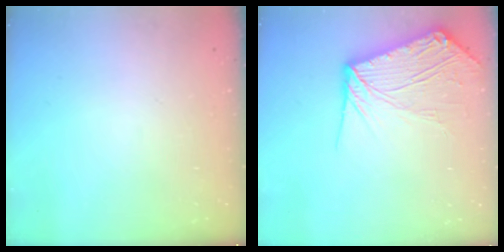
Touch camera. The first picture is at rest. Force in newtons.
{"total": 12.9, "press": 12.8, "slide": 1.8}